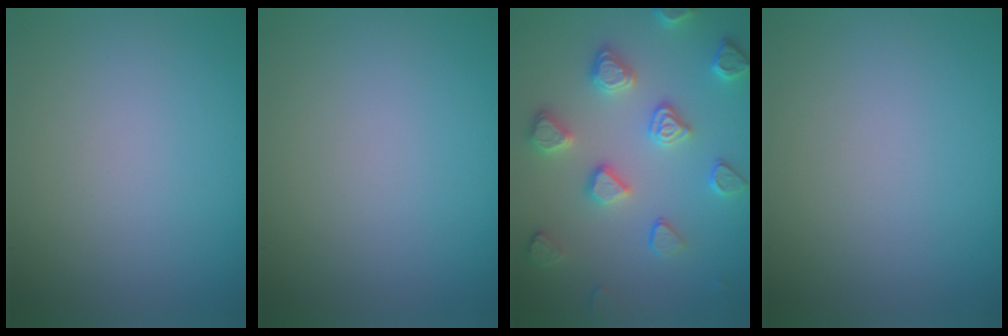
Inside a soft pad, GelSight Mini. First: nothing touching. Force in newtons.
{"total": 0.0}
{"total": 4.6, "press": 4.1, "slide": 2.1}
{"total": 0.0}